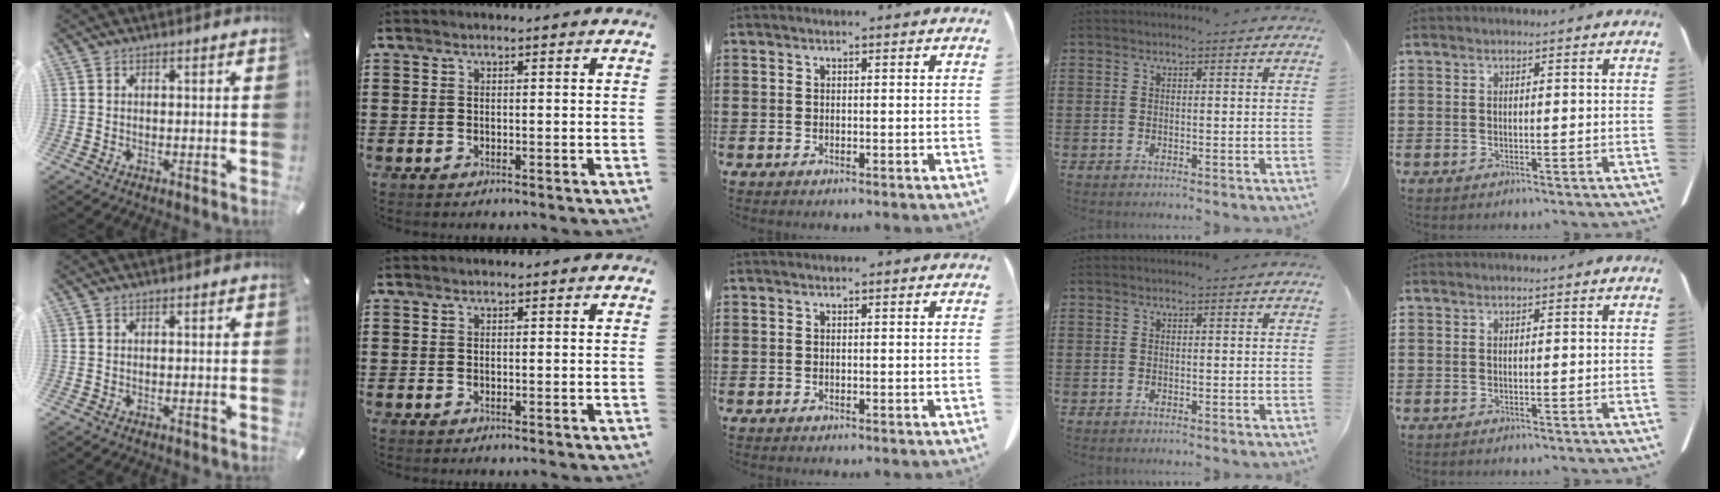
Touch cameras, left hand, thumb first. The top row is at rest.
{}